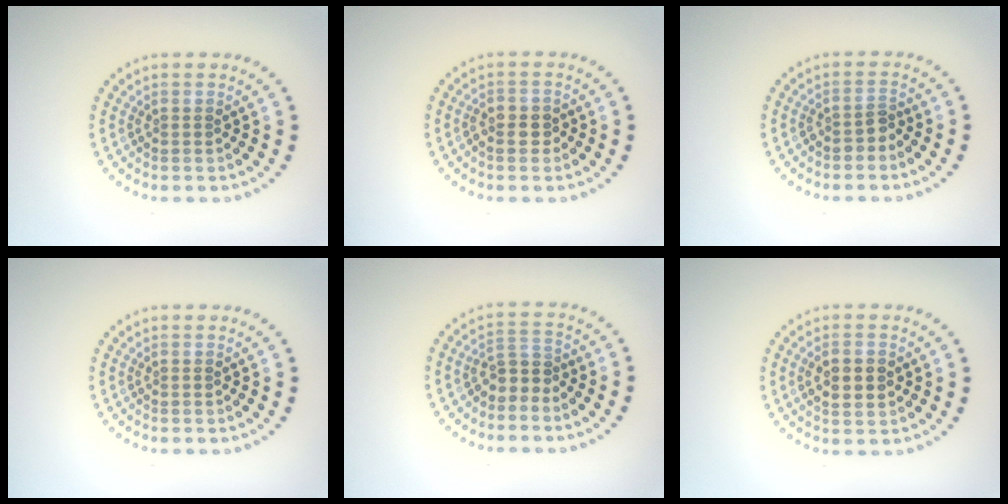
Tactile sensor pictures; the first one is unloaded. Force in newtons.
{"total": 1.5, "press": 1.5, "slide": 0.5}
{"total": 1.3, "press": 1.0, "slide": 0.8}
{"total": 0.0}
{"total": 2.0, "press": 1.5, "slide": 1.3}
{"total": 2.6, "press": 2.6, "slide": 0.0}